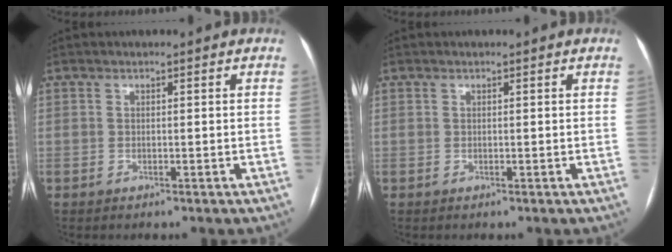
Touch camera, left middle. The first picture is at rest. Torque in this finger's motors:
{"motor_torque": [0.59, -0.66, 0.17, -0.05]}